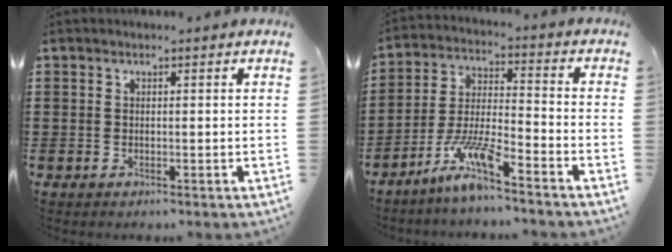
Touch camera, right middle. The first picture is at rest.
{"total": 8.4, "force": [-6.5, 0.6, 5.3], "torque": [-0.119, -0.011, -0.128]}